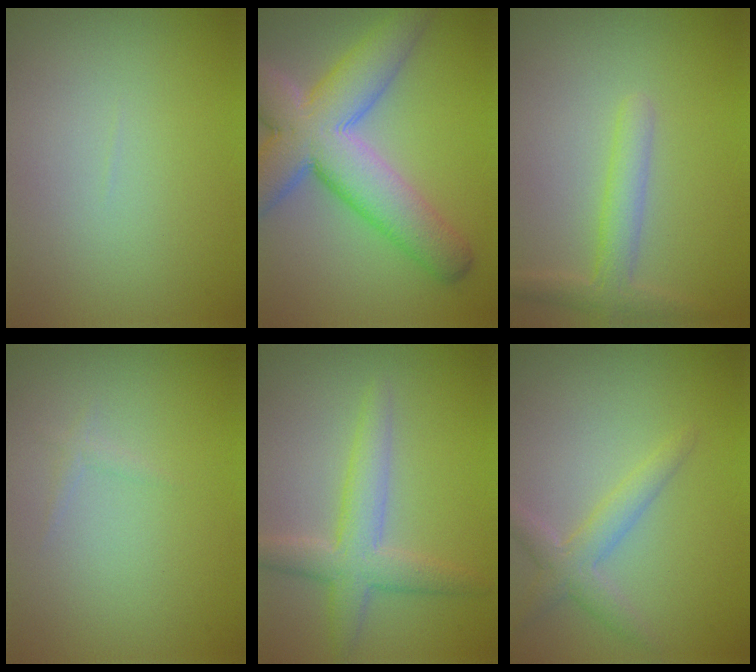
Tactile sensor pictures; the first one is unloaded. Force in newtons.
{"total": 10.1, "press": 10.1, "slide": 0.3}
{"total": 2.6, "press": 2.6, "slide": 0.2}
{"total": 0.5, "press": 0.5, "slide": 0.0}
{"total": 3.9, "press": 3.9, "slide": 0.2}
{"total": 2.5, "press": 2.5, "slide": 0.2}